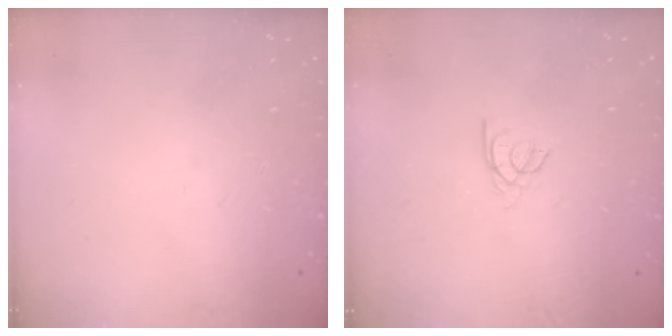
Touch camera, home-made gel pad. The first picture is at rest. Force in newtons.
{"total": 2.2, "press": 2.1, "slide": 0.4}